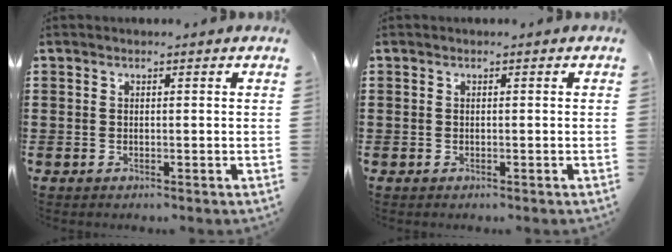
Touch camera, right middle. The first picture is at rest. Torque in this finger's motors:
{"motor_torque": [1.55, 0.59, -0.05, 0.01]}